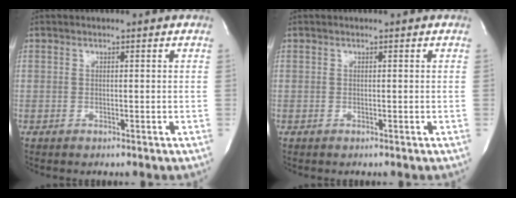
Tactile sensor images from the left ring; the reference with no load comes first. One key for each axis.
{"total": 0.0}